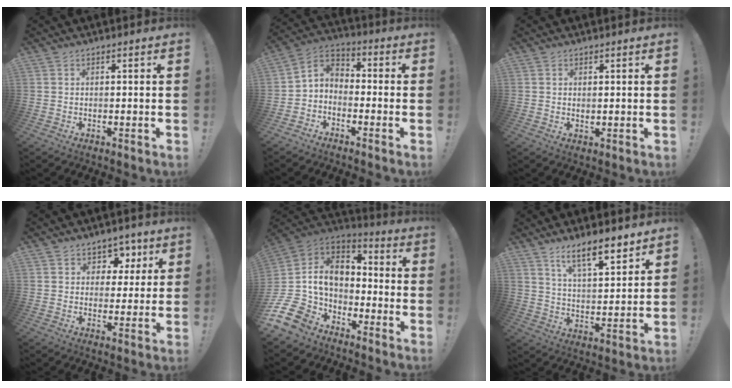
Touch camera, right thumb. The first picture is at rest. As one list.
[{"total": 5.5, "force": [-3.0, 4.1, 2.2], "torque": [-0.049, 0.015, -0.054]}, {"total": 0.7, "force": [0.7, 0.2, 0.2], "torque": [0.000, -0.002, 0.012]}, {"total": 6.6, "force": [3.4, 5.6, 1.0], "torque": [-0.001, -0.027, 0.067]}, {"total": 13.8, "force": [-1.8, 10.4, 9.0], "torque": [-0.176, 0.004, -0.024]}, {"total": 11.0, "force": [8.3, 2.5, 6.8], "torque": [-0.106, -0.052, 0.143]}]